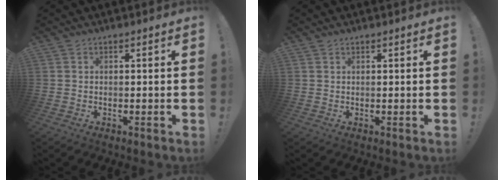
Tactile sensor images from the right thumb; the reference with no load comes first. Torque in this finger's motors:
{"motor_torque": [-0.13, 0.07, -0.37, 0.10, 0.05]}